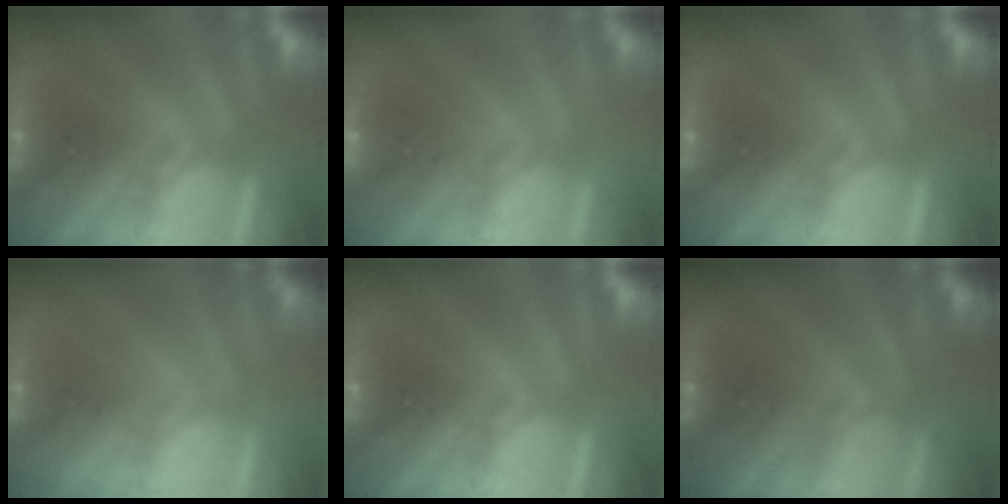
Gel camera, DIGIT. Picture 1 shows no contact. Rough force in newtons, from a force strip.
{"total": 2.9}
{"total": 0.0}
{"total": 2.2}
{"total": 0.0}
{"total": 1.9}